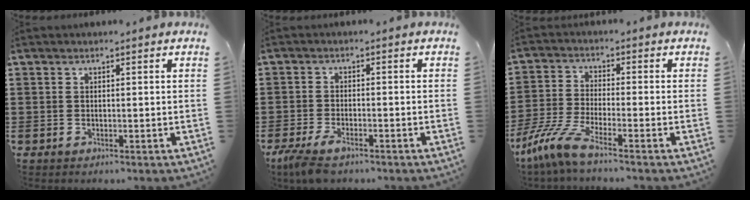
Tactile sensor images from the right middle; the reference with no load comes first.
{"total": 3.7, "force": [-2.8, 0.7, 2.3], "torque": [-0.067, -0.012, -0.062]}
{"total": 6.9, "force": [-5.3, 0.3, 4.3], "torque": [-0.119, -0.026, -0.110]}